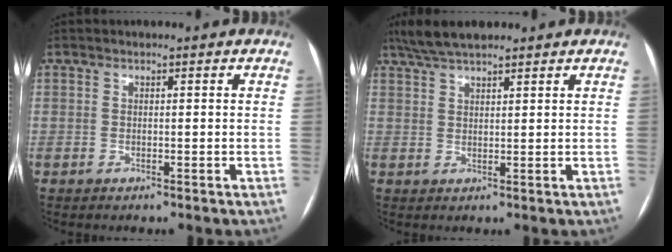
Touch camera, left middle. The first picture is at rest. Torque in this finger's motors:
{"motor_torque": [0.24, -0.23, 0.00, 0.01]}